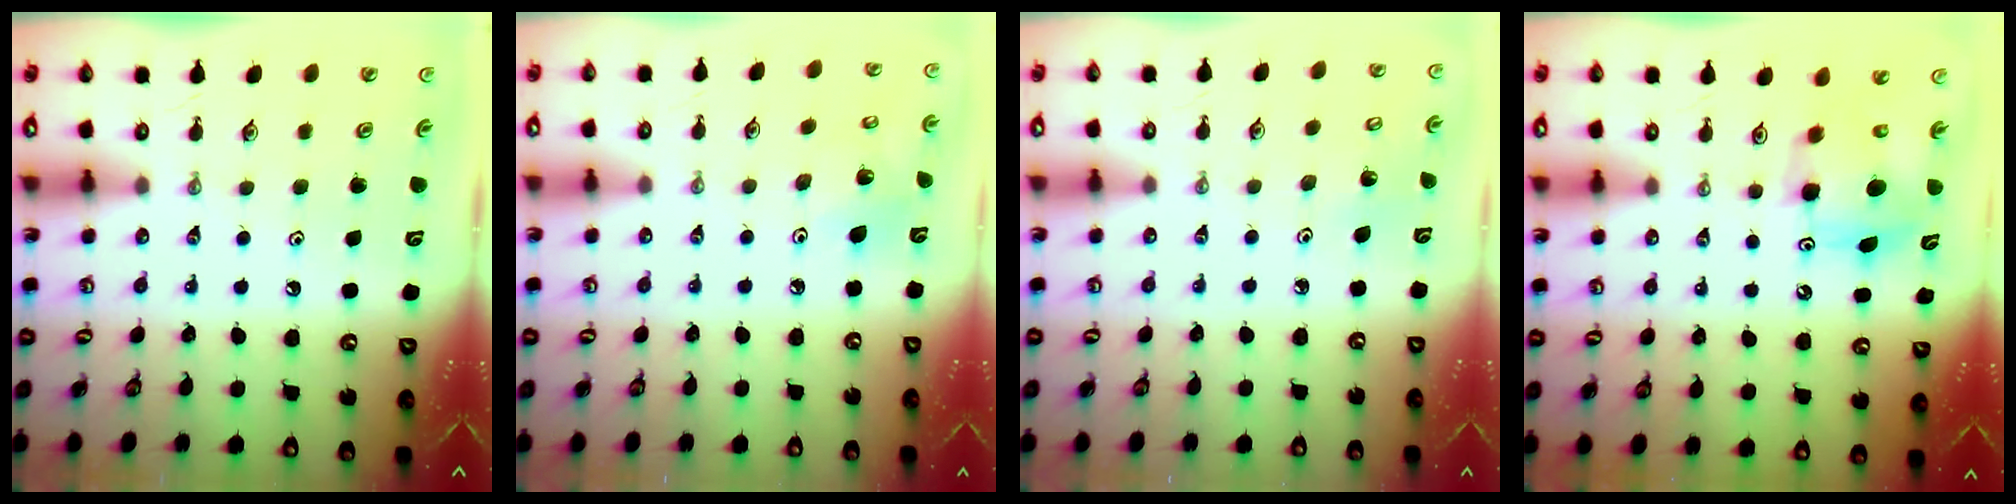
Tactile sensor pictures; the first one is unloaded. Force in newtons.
{"total": 6.9, "press": 6.7, "slide": 1.8}
{"total": 3.0, "press": 2.9, "slide": 0.3}
{"total": 7.4, "press": 7.4, "slide": 0.2}